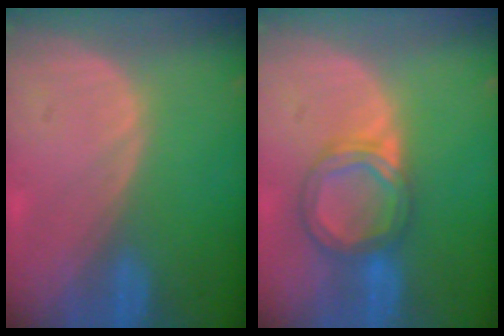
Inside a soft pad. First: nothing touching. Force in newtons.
{"total": 6.3, "press": 5.7, "slide": 2.5}